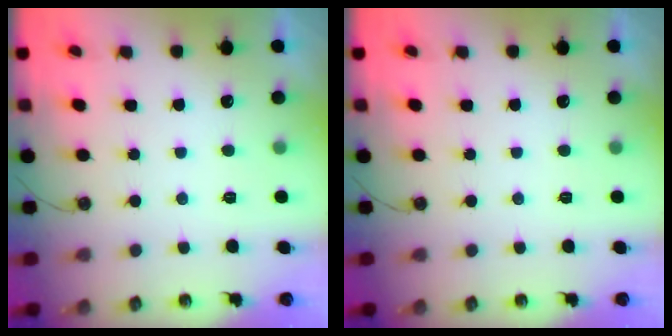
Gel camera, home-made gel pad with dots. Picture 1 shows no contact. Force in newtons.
{"total": 0.0}